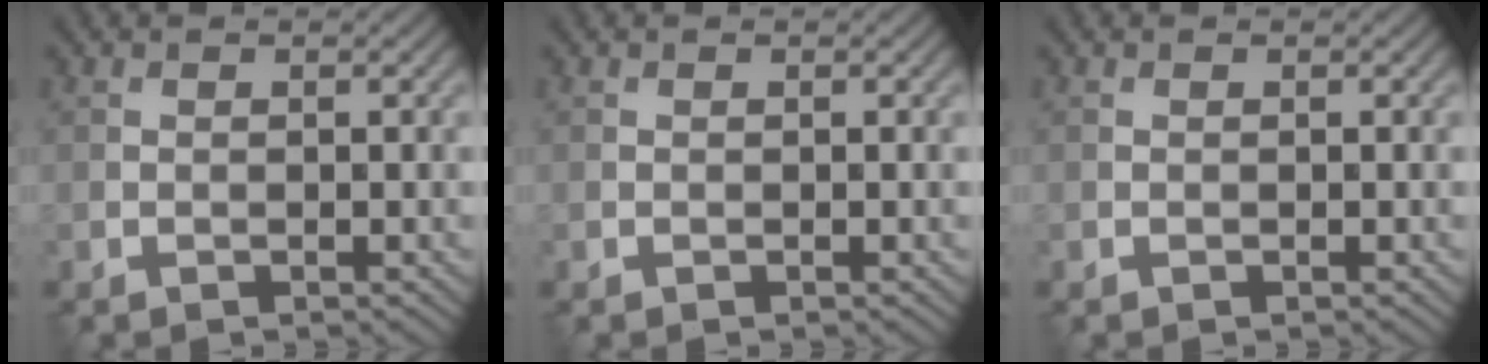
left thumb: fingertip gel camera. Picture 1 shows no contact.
{"total": 0.0}
{"total": 0.0}